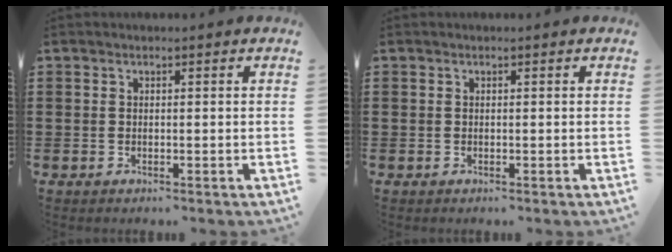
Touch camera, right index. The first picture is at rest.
{"total": 0.0}